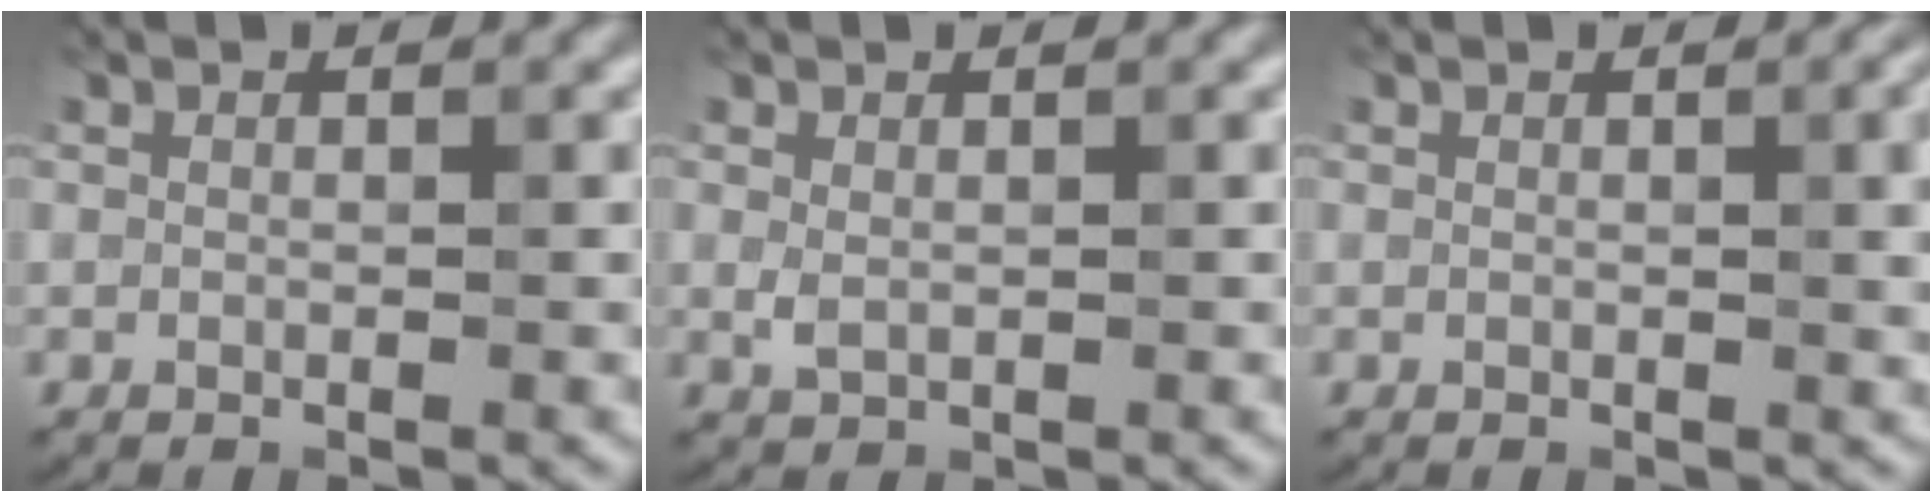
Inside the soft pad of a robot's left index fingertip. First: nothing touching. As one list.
[{"total": 1.0, "force": [0.3, 0.6, 0.8], "torque": [-0.020, -0.003, 0.010]}, {"total": 3.5, "force": [0.6, 1.2, 3.3], "torque": [-0.032, 0.009, 0.005]}]